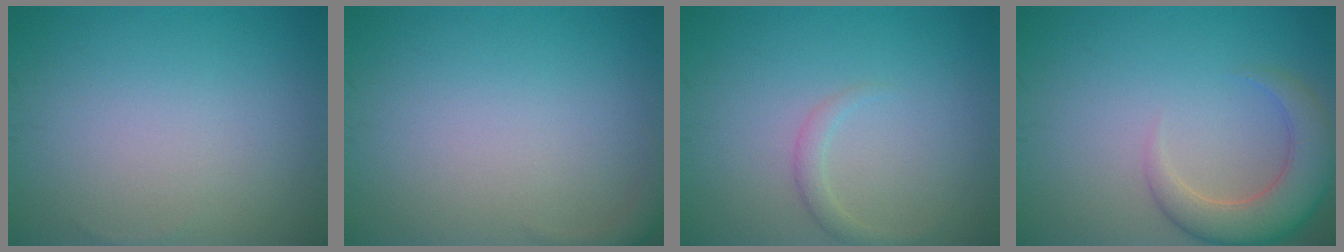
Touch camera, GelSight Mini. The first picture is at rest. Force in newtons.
{"total": 1.1, "press": 1.1, "slide": 0.1}
{"total": 1.4, "press": 1.4, "slide": 0.1}
{"total": 5.2, "press": 5.2, "slide": 0.5}